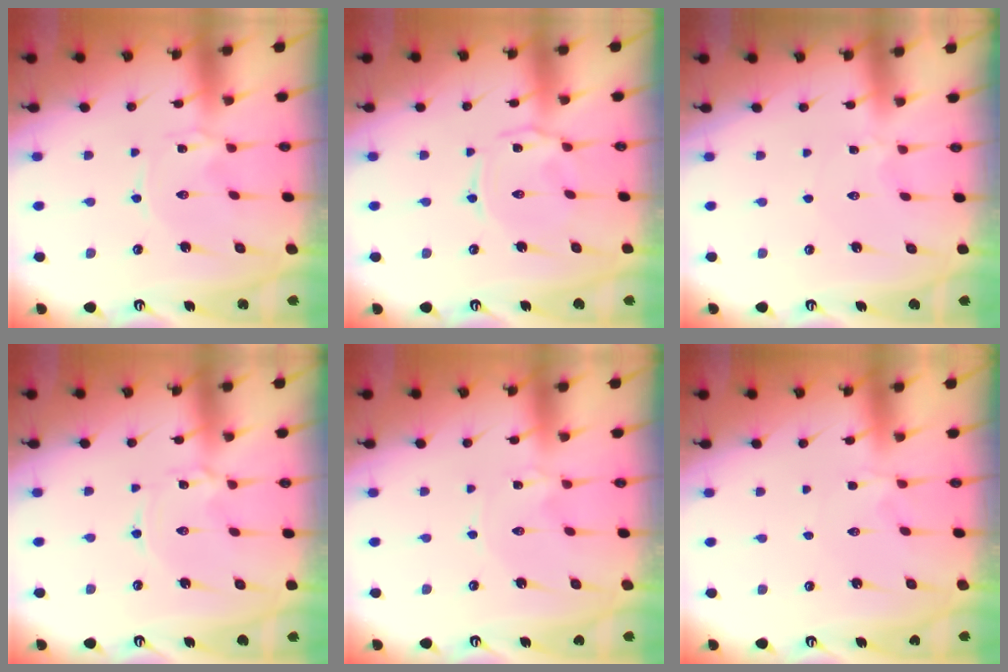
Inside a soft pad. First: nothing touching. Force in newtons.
{"total": 2.5, "press": 2.5, "slide": 0.6}
{"total": 2.8, "press": 2.8, "slide": 0.3}
{"total": 0.9, "press": 0.9, "slide": 0.1}
{"total": 0.0}
{"total": 1.7, "press": 1.6, "slide": 0.5}